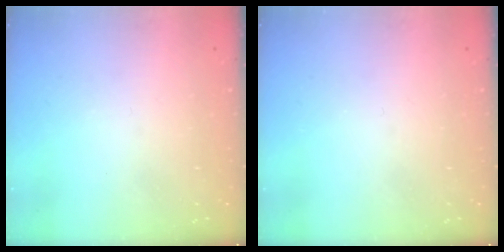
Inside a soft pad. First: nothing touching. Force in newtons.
{"total": 0.0}